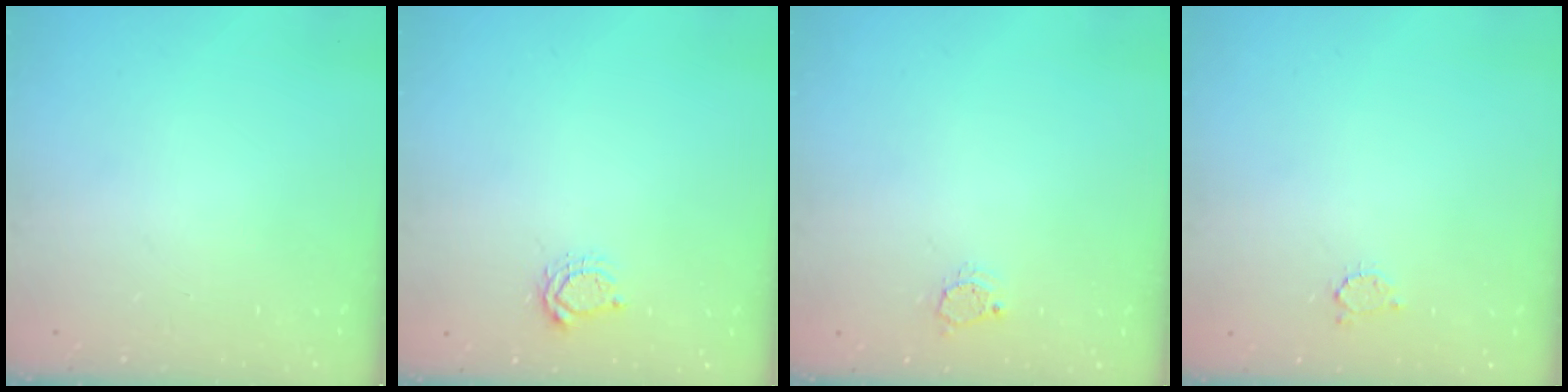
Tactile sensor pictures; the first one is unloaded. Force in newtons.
{"total": 5.4, "press": 5.3, "slide": 0.6}
{"total": 4.2, "press": 4.2, "slide": 0.0}
{"total": 2.7, "press": 2.7, "slide": 0.3}